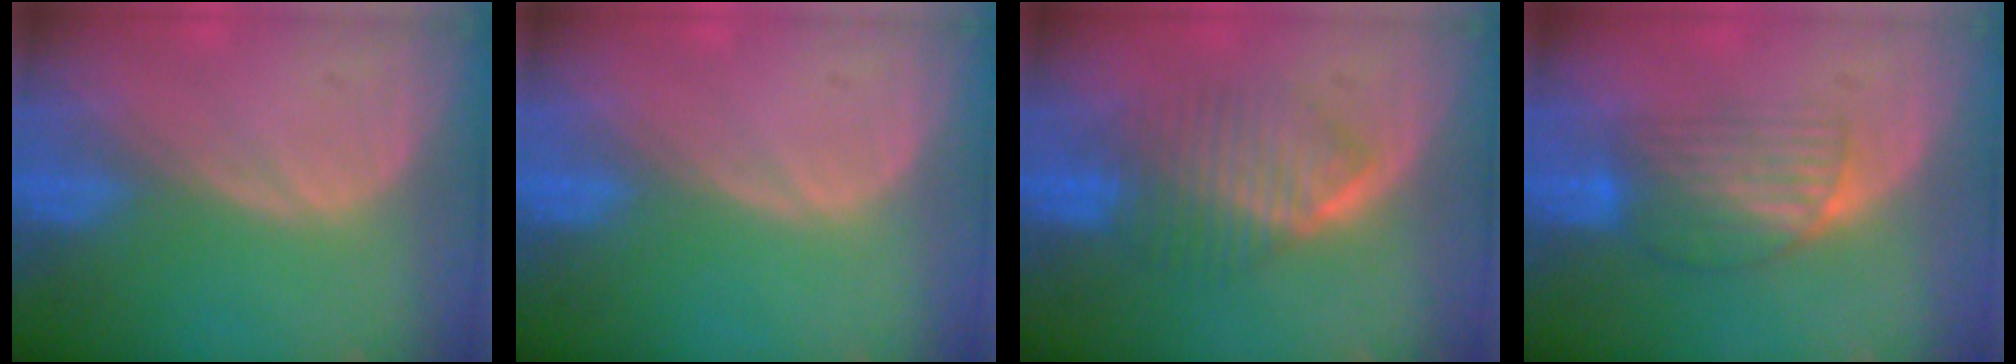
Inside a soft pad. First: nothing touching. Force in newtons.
{"total": 0.0}
{"total": 6.6, "press": 6.5, "slide": 1.0}
{"total": 6.6, "press": 5.7, "slide": 3.3}